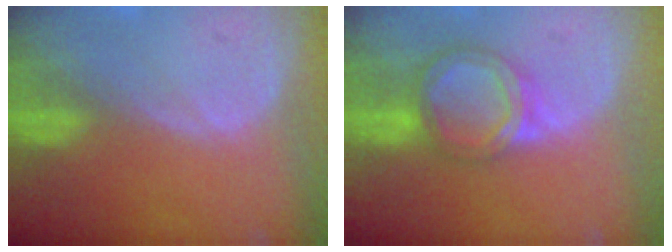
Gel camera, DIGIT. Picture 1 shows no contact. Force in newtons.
{"total": 6.2, "press": 5.7, "slide": 2.5}